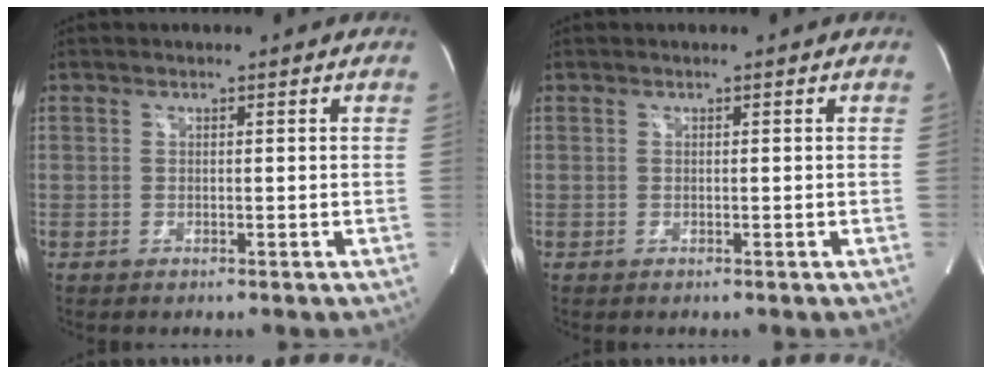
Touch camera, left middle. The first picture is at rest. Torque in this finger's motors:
{"motor_torque": [0.10, -0.10, 0.16, 0.02]}